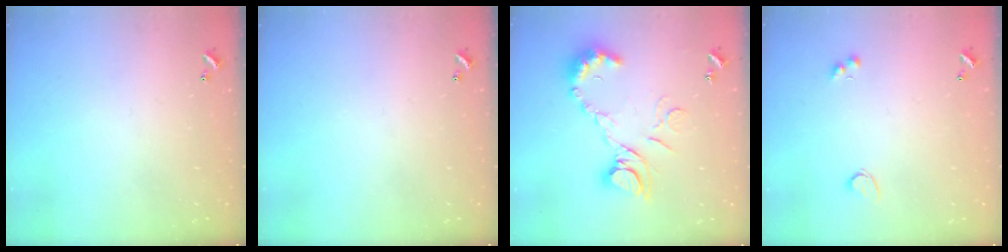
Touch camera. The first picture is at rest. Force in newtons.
{"total": 0.0}
{"total": 12.6, "press": 12.6, "slide": 1.3}
{"total": 2.8, "press": 2.6, "slide": 1.2}